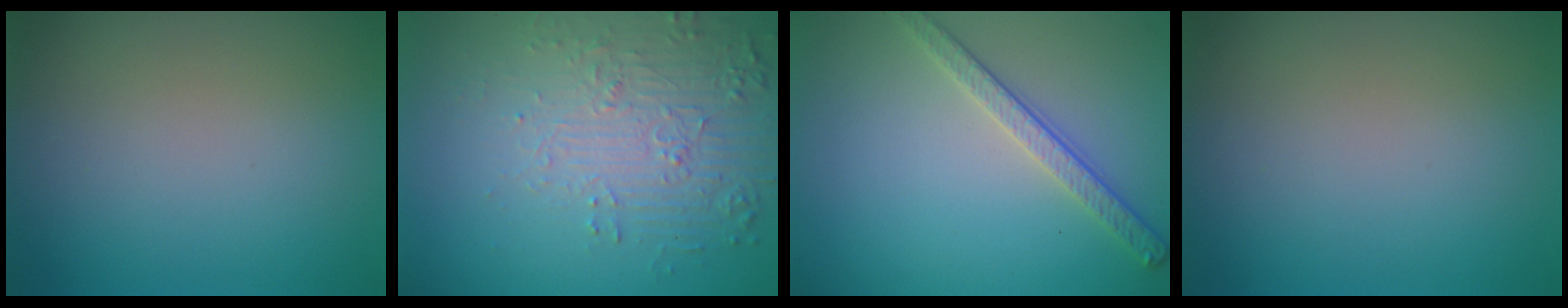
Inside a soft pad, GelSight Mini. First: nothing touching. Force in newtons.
{"total": 5.9, "press": 3.9, "slide": 4.5}
{"total": 2.8, "press": 2.6, "slide": 1.1}
{"total": 0.0}